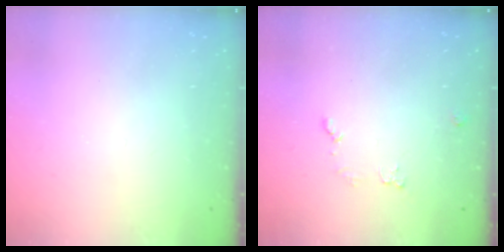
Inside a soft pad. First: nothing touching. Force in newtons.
{"total": 5.2, "press": 5.1, "slide": 0.8}